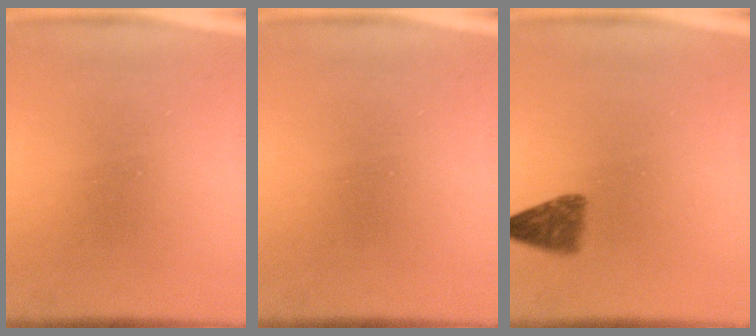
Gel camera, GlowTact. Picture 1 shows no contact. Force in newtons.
{"total": 0.0}
{"total": 3.6}